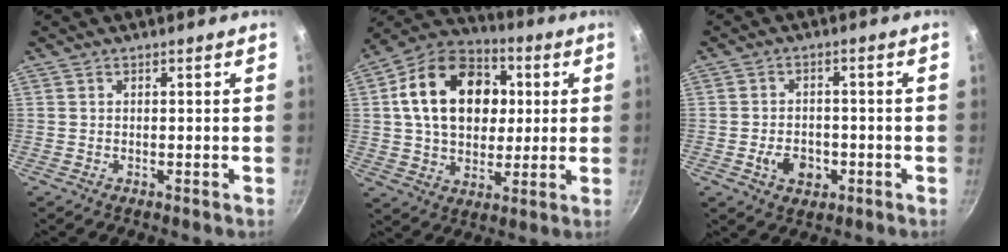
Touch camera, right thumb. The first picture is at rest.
{"total": 20.9, "force": [3.9, 15.1, 13.9], "torque": [-0.197, 0.018, 0.056]}
{"total": 5.8, "force": [-1.9, 4.2, 3.6], "torque": [-0.038, 0.011, -0.028]}